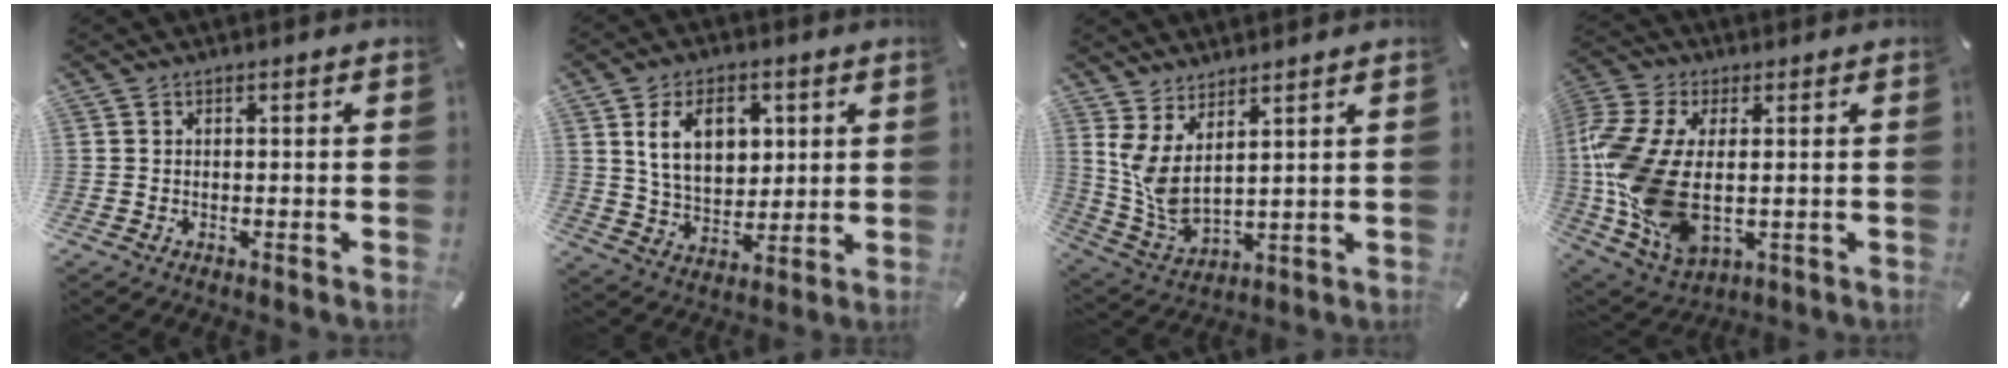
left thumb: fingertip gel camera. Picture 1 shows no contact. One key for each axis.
{"total": 11.7, "fx": 4.1, "fy": 8.1, "fz": 7.3, "tx": -0.129, "ty": 0.001, "tz": 0.071}
{"total": 6.8, "fx": 3.7, "fy": 2.4, "fz": 5.1, "tx": -0.133, "ty": -0.045, "tz": 0.065}
{"total": 16.8, "fx": -0.7, "fy": 10.0, "fz": 13.4, "tx": -0.312, "ty": -0.011, "tz": -0.010}